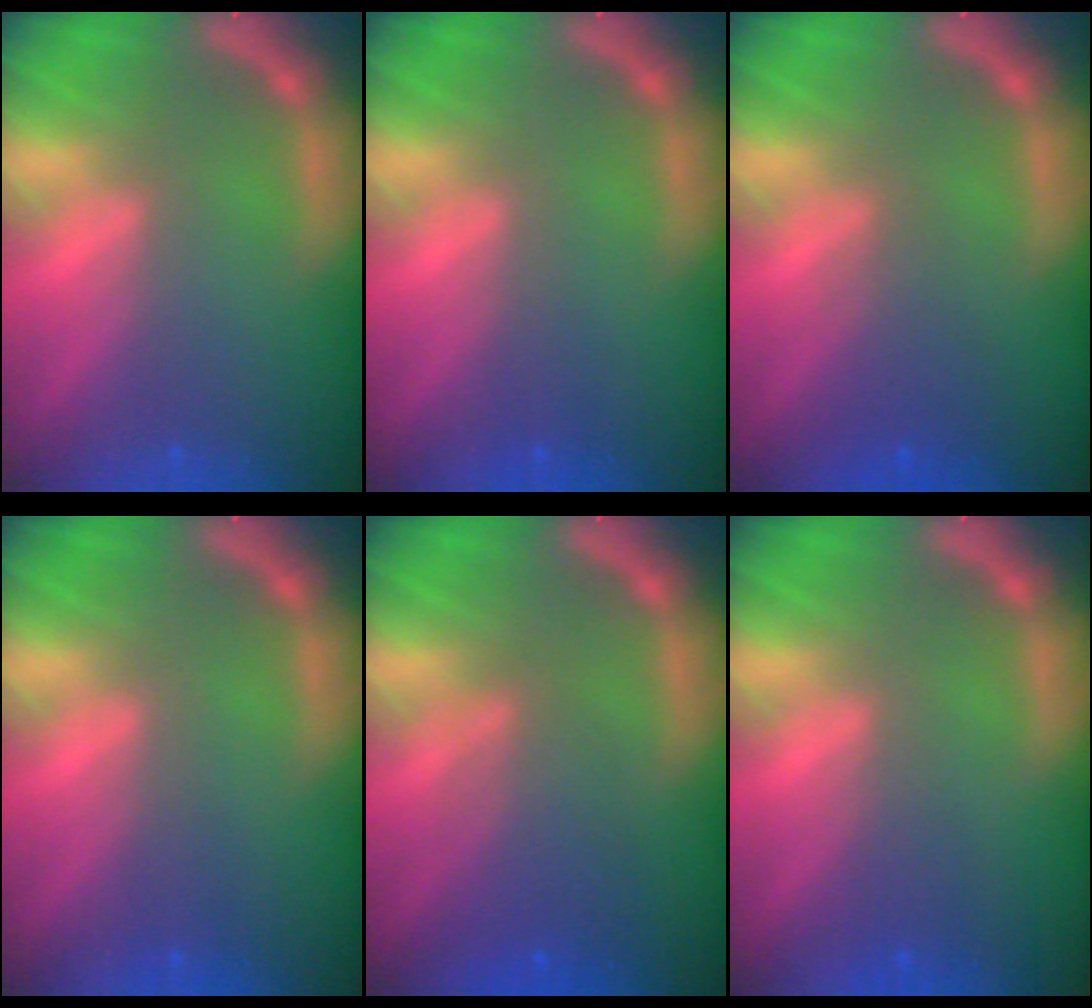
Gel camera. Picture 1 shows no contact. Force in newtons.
{"total": 1.0}
{"total": 2.5}
{"total": 1.0}
{"total": 4.6}
{"total": 1.5}